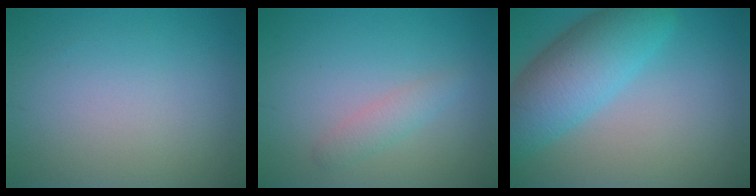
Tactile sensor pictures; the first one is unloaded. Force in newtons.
{"total": 1.6, "press": 1.6, "slide": 0.1}
{"total": 7.8, "press": 7.8, "slide": 0.2}